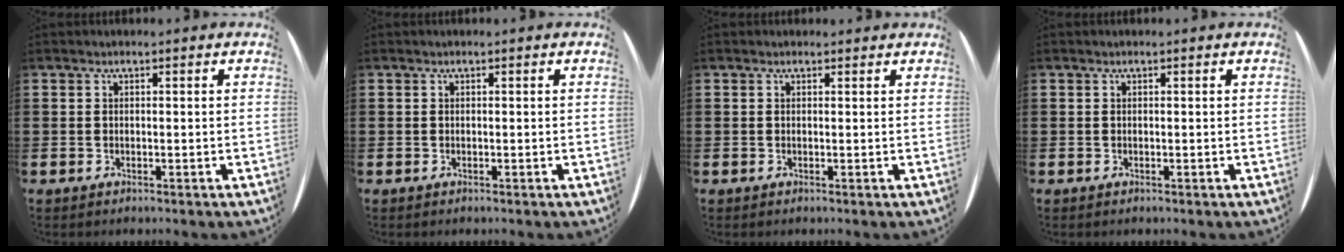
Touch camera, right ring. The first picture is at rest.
{"total": 0.0}
{"total": 0.0}
{"total": 0.0}